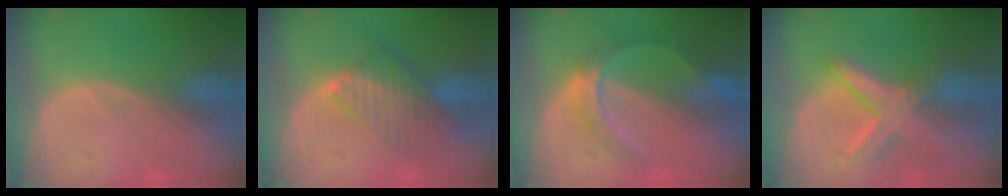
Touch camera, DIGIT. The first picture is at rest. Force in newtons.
{"total": 7.8, "press": 7.1, "slide": 3.3}
{"total": 6.2, "press": 5.5, "slide": 2.7}
{"total": 8.3, "press": 7.1, "slide": 4.3}